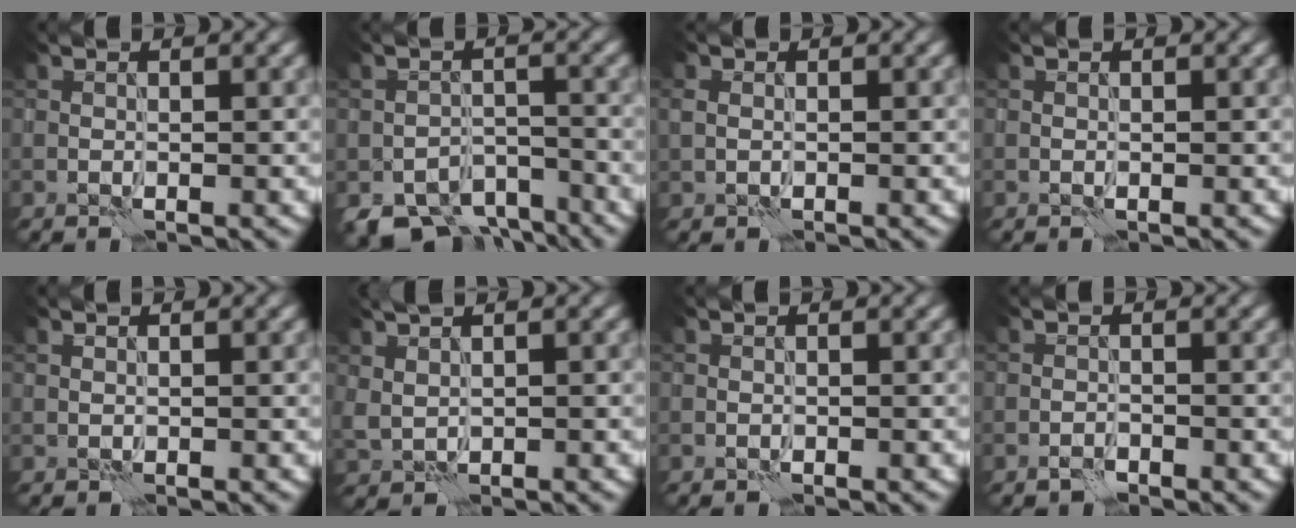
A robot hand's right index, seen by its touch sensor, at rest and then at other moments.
{"total": 7.1, "force": [-5.7, 3.3, 2.8], "torque": [-0.034, -0.015, -0.089]}
{"total": 1.1, "force": [0.2, 0.9, 0.7], "torque": [-0.012, 0.005, 0.003]}
{"total": 0.0}
{"total": 0.0}
{"total": 2.2, "force": [1.4, 0.9, 1.5], "torque": [-0.038, 0.005, 0.034]}
{"total": 0.0}
{"total": 0.9, "force": [-0.7, 0.4, 0.4], "torque": [-0.007, 0.003, -0.017]}